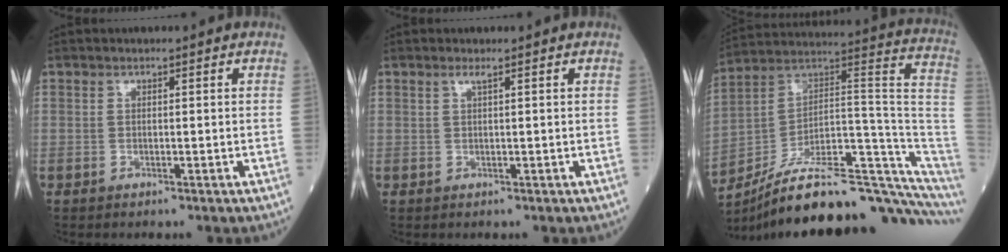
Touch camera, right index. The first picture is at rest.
{"total": 0.8, "force": [0.5, -0.2, 0.6], "torque": [-0.020, 0.003, 0.012]}
{"total": 24.7, "force": [-18.6, 3.6, 15.9], "torque": [-0.164, 0.062, -0.282]}